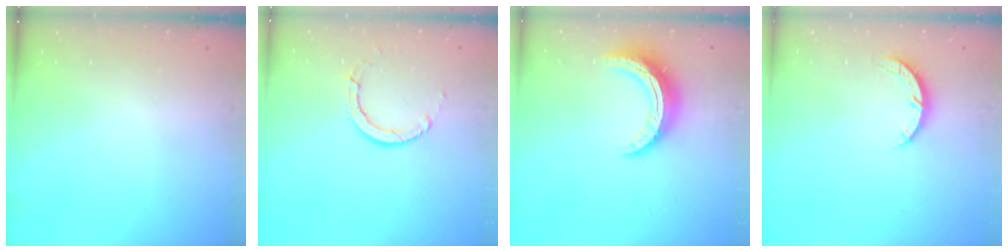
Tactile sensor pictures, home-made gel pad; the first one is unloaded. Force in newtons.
{"total": 5.4, "press": 5.4, "slide": 0.5}
{"total": 12.2, "press": 12.1, "slide": 0.9}
{"total": 3.9, "press": 3.8, "slide": 0.5}